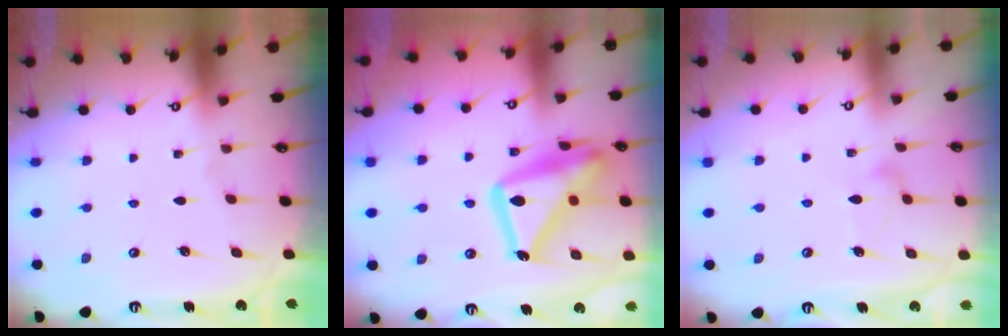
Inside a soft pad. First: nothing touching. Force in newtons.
{"total": 21.3, "press": 21.2, "slide": 1.5}
{"total": 10.6, "press": 10.6, "slide": 0.3}